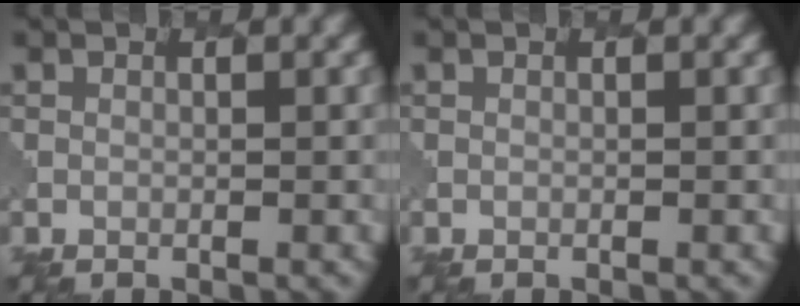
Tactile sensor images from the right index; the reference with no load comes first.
{"total": 0.0}